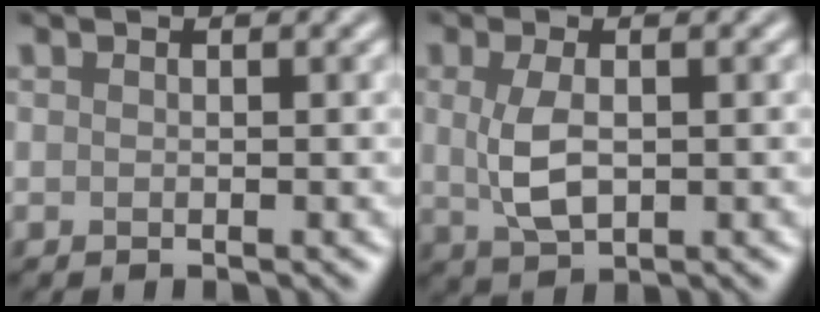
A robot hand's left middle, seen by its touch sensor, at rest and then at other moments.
{"total": 3.5, "force": [0.3, 1.7, 3.0], "torque": [-0.073, -0.001, 0.008]}